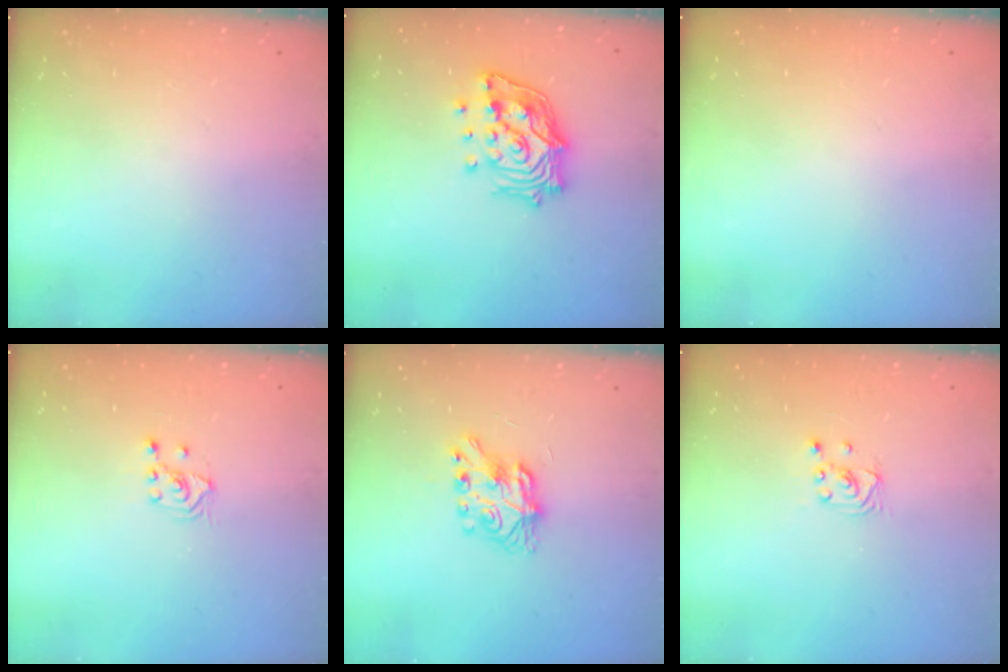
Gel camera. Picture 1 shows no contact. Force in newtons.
{"total": 14.8, "press": 14.7, "slide": 1.6}
{"total": 0.0}
{"total": 2.1, "press": 2.0, "slide": 0.8}
{"total": 8.6, "press": 8.5, "slide": 0.8}
{"total": 1.7, "press": 1.6, "slide": 0.1}